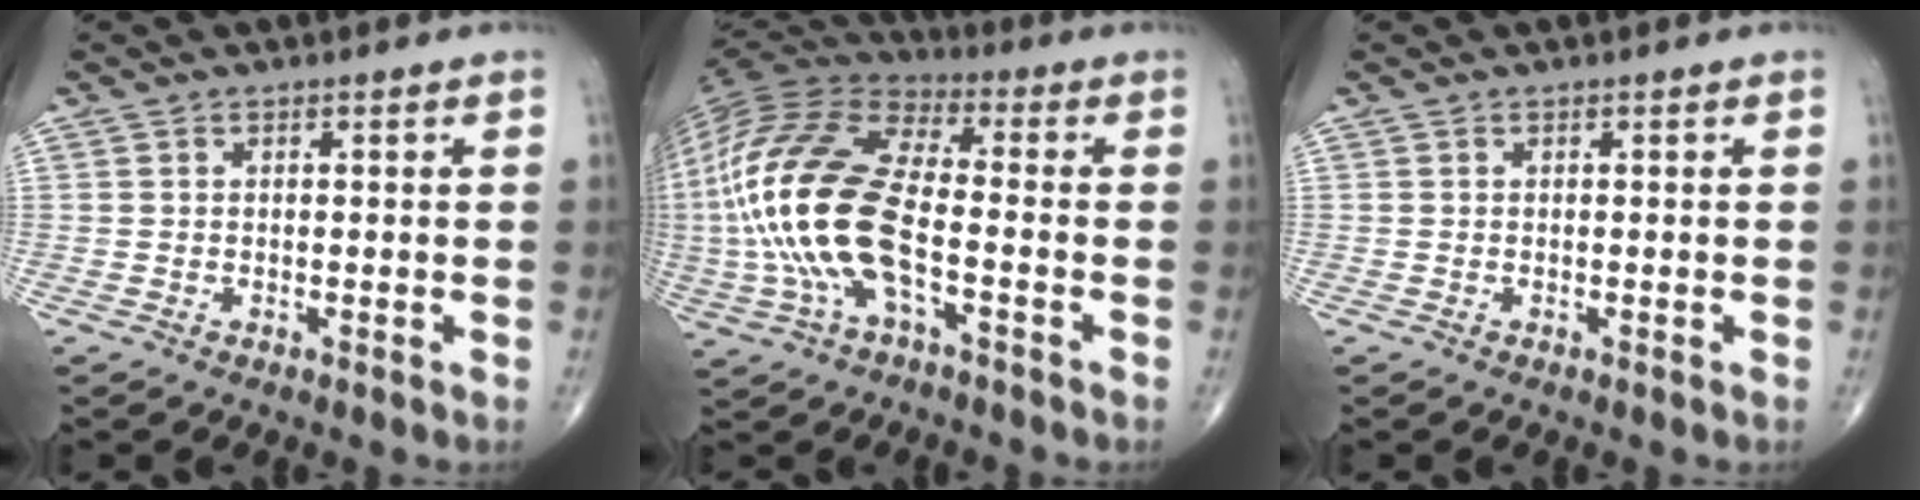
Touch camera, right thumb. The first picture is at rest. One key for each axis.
{"total": 21.7, "fx": -3.8, "fy": 9.4, "fz": 19.2, "tx": -0.427, "ty": 0.022, "tz": -0.072}
{"total": 0.0}